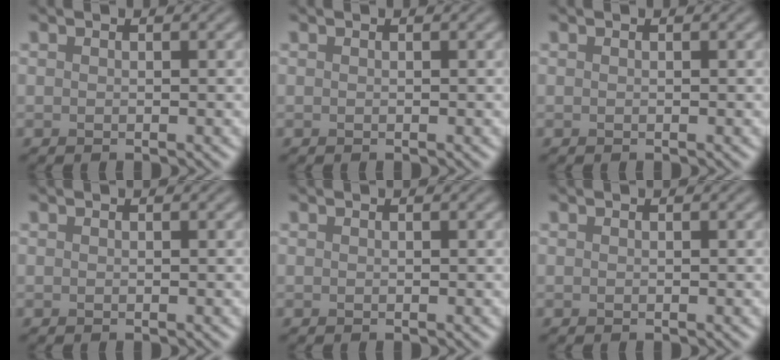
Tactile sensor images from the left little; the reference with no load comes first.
{"total": 0.0}
{"total": 0.0}
{"total": 0.0}
{"total": 0.0}
{"total": 0.0}